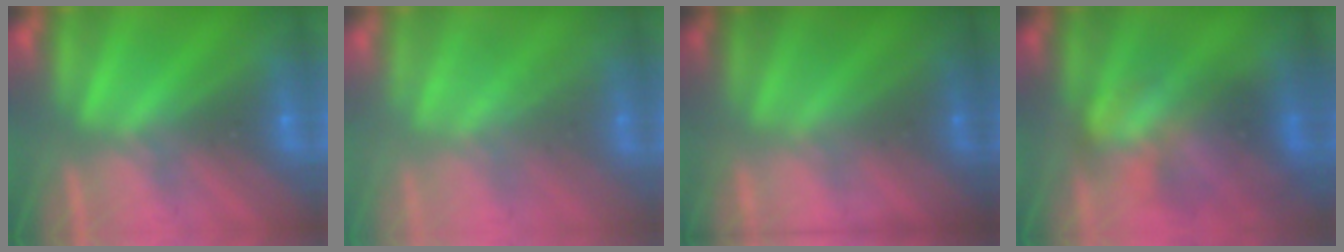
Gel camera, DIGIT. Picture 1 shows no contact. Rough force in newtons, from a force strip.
{"total": 2.1}
{"total": 1.8}
{"total": 4.6}